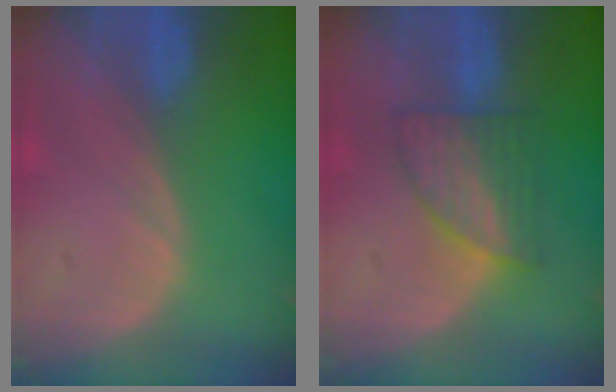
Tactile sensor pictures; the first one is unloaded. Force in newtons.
{"total": 5.9, "press": 5.8, "slide": 0.3}